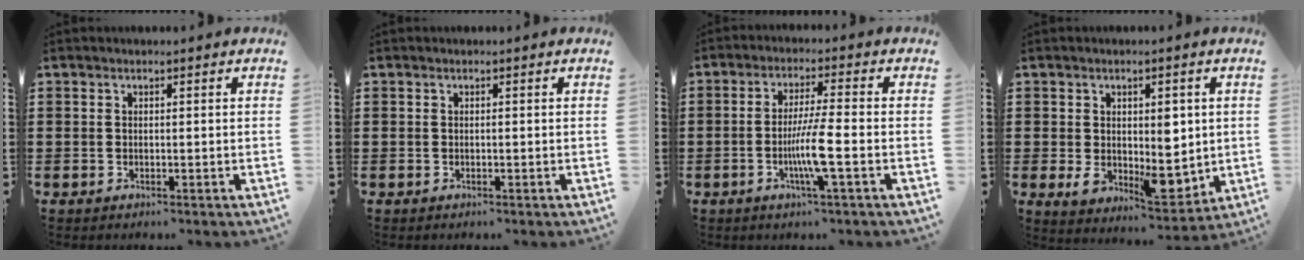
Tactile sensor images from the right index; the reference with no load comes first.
{"total": 0.0}
{"total": 6.8, "force": [-2.0, -0.1, 6.5], "torque": [-0.124, -0.014, -0.040]}
{"total": 7.7, "force": [0.6, 5.1, 5.8], "torque": [-0.076, -0.005, 0.013]}